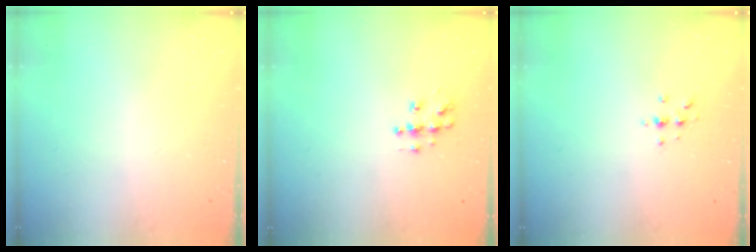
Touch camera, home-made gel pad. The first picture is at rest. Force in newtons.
{"total": 7.5, "press": 7.5, "slide": 0.3}
{"total": 3.0, "press": 3.0, "slide": 0.3}